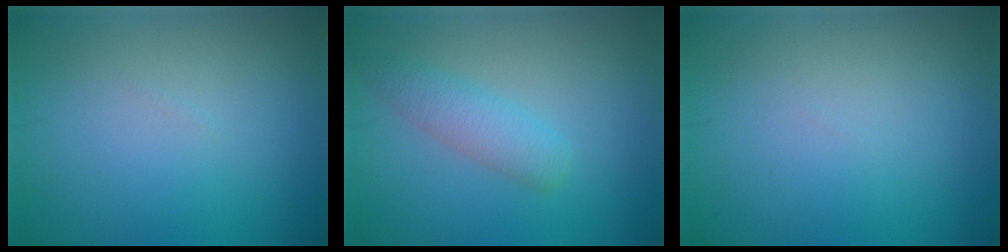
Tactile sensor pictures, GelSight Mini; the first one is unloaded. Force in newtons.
{"total": 2.6, "press": 2.6, "slide": 0.1}
{"total": 0.0}